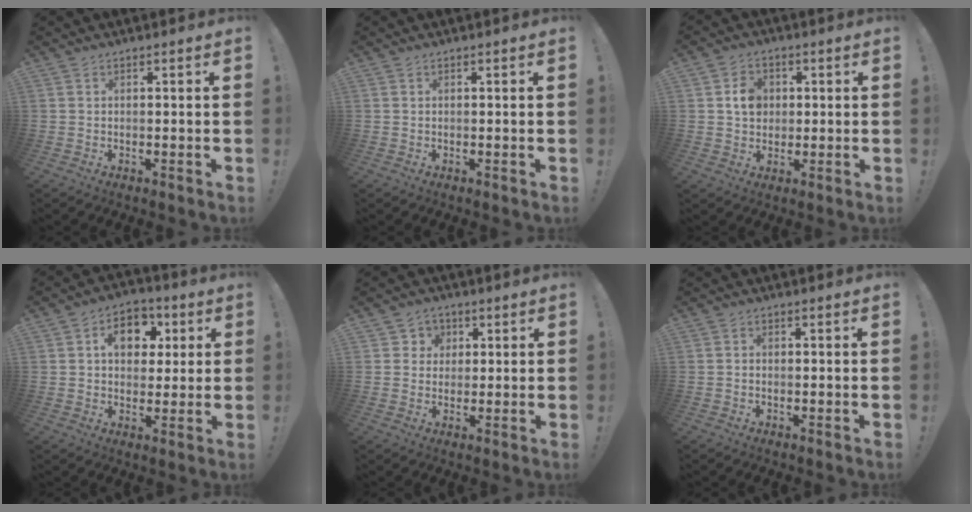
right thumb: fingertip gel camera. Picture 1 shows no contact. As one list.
[{"total": 0.0}, {"total": 6.5, "force": [1.2, 5.6, 3.1], "torque": [-0.043, 0.006, 0.022]}, {"total": 10.7, "force": [3.4, 8.0, 6.2], "torque": [-0.071, -0.006, 0.060]}, {"total": 4.5, "force": [0.9, 4.4, 0.6], "torque": [-0.007, -0.004, 0.017]}, {"total": 0.5, "force": [-0.4, 0.1, 0.4], "torque": [-0.005, 0.000, -0.007]}]